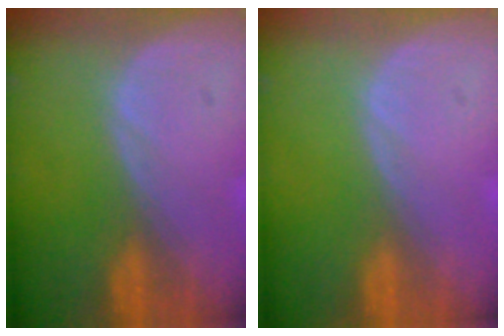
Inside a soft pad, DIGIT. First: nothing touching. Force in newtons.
{"total": 0.0}